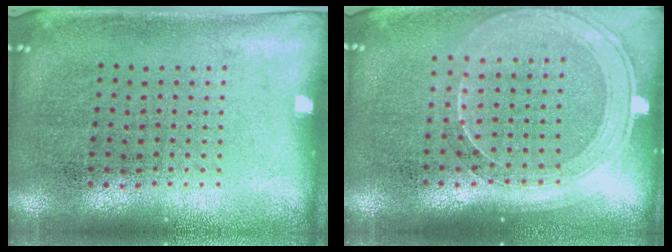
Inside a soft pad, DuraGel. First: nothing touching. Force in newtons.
{"total": 1.7, "press": 1.5, "slide": 0.7}